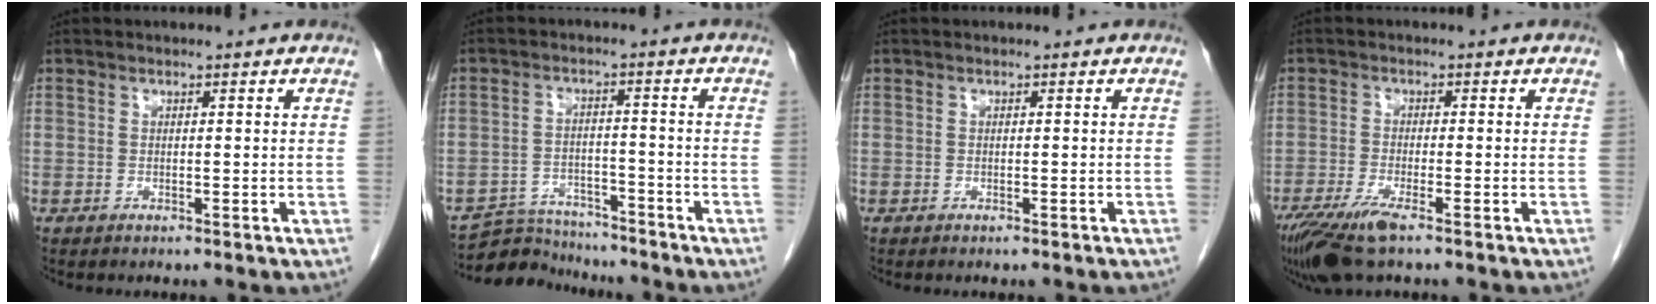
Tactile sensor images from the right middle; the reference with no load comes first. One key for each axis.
{"total": 7.7, "fx": -7.5, "fy": 2.0, "fz": 0.1, "tx": 0.001, "ty": 0.009, "tz": -0.125}
{"total": 0.7, "fx": -0.6, "fy": 0.1, "fz": 0.3, "tx": -0.008, "ty": -0.002, "tz": -0.010}
{"total": 7.1, "fx": -4.6, "fy": 1.0, "fz": 5.3, "tx": -0.102, "ty": -0.019, "tz": -0.084}